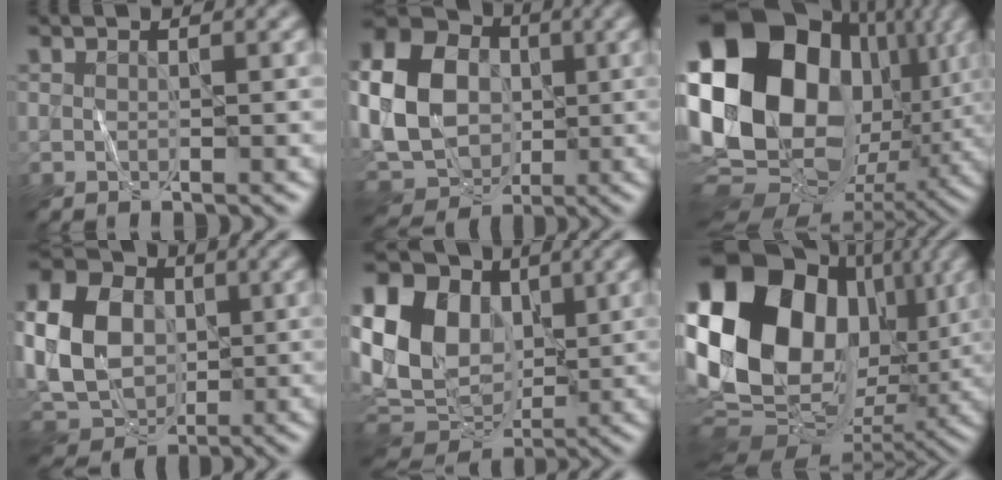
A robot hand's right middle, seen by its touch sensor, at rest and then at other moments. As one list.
[{"total": 15.6, "force": [0.3, 12.6, 9.2], "torque": [-0.207, 0.005, -0.012]}, {"total": 22.3, "force": [3.8, 16.4, 14.7], "torque": [-0.295, 0.002, 0.073]}, {"total": 11.0, "force": [0.4, 8.5, 7.0], "torque": [-0.173, 0.008, -0.004]}, {"total": 17.6, "force": [3.5, 13.3, 11.0], "torque": [-0.252, 0.036, 0.060]}, {"total": 20.1, "force": [4.0, 15.1, 12.7], "torque": [-0.274, 0.016, 0.079]}]